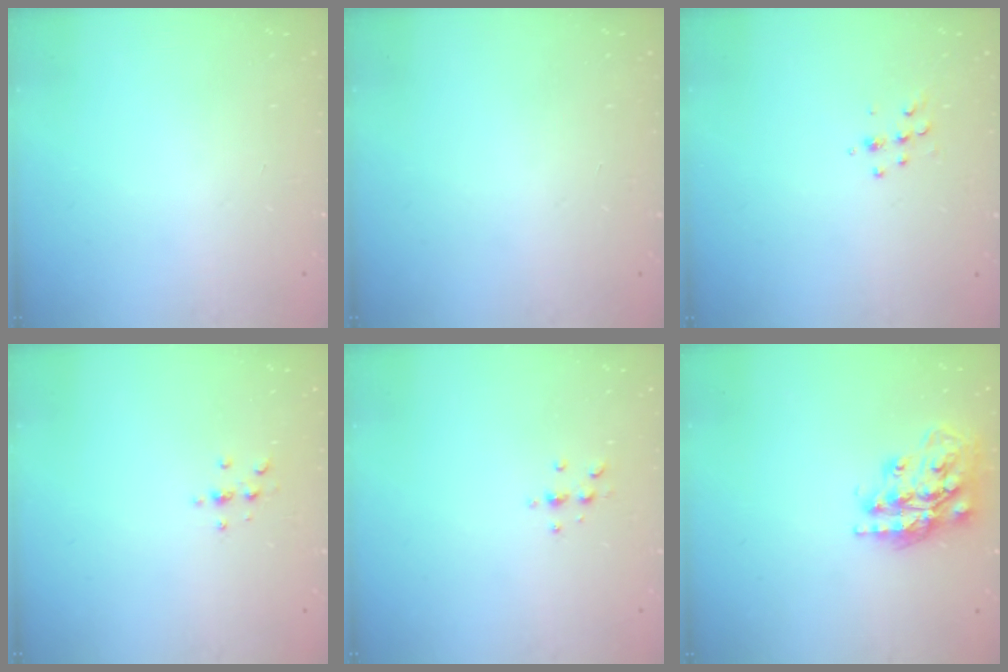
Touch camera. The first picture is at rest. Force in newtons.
{"total": 0.0}
{"total": 5.4, "press": 5.4, "slide": 0.6}
{"total": 2.2, "press": 2.1, "slide": 0.2}
{"total": 3.9, "press": 3.9, "slide": 0.6}
{"total": 16.6, "press": 16.5, "slide": 1.1}